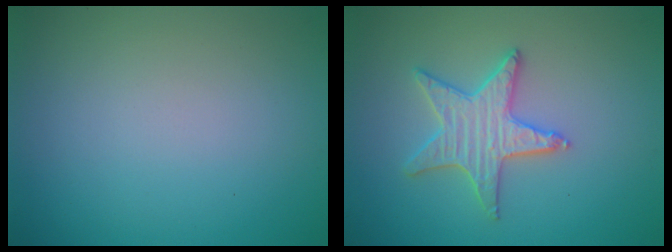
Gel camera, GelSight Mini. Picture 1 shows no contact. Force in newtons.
{"total": 3.5, "press": 3.4, "slide": 0.8}